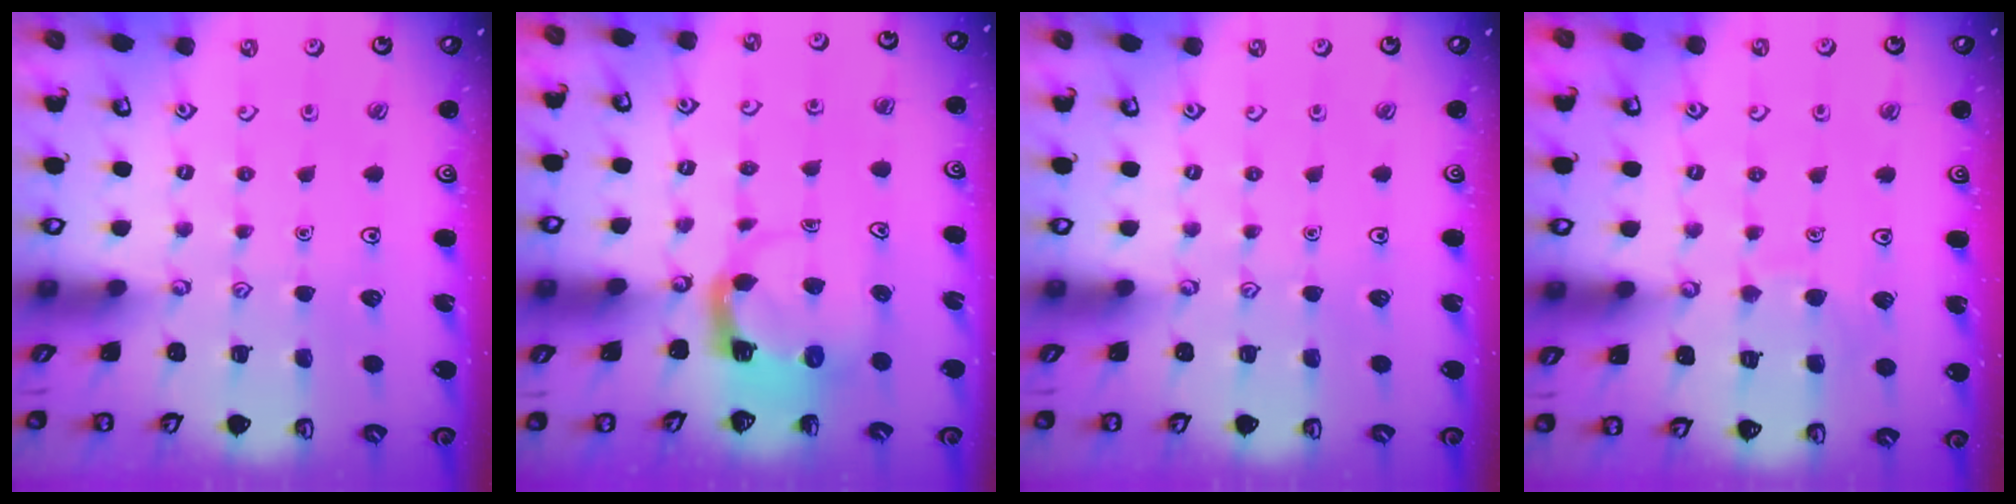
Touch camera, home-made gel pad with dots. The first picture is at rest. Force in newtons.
{"total": 4.2, "press": 4.2, "slide": 0.3}
{"total": 0.0}
{"total": 6.3, "press": 6.3, "slide": 0.5}